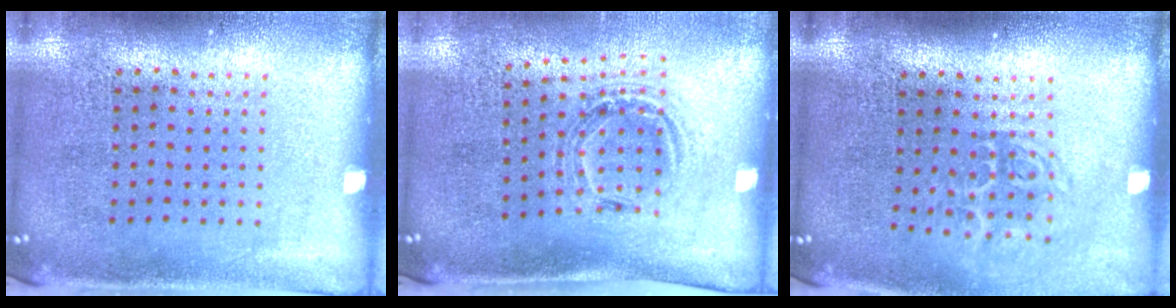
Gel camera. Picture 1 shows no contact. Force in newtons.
{"total": 1.0, "press": 1.0, "slide": 0.1}
{"total": 1.7, "press": 1.2, "slide": 1.2}